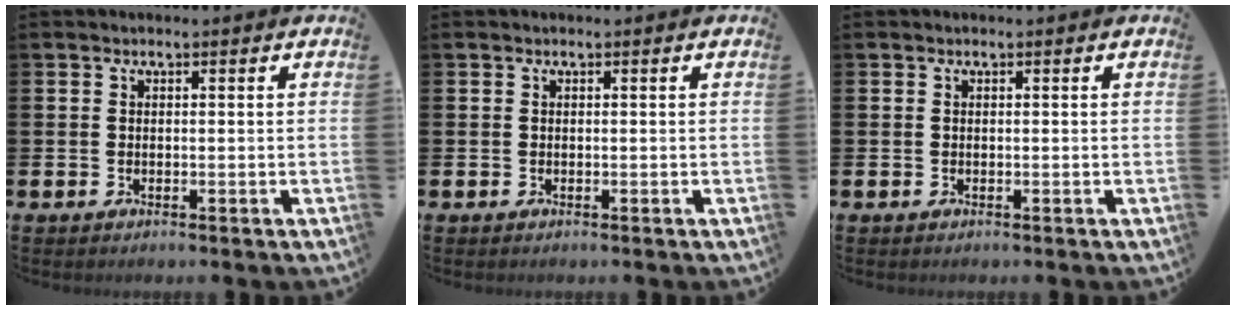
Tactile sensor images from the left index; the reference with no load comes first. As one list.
[{"total": 0.0}, {"total": 0.0}]